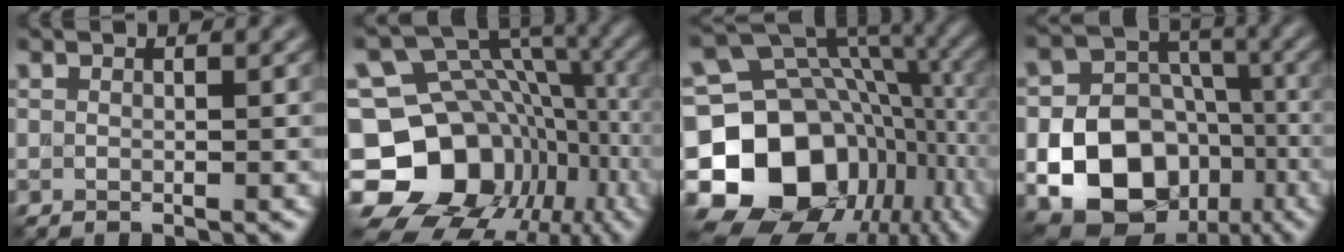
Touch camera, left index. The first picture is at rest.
{"total": 17.3, "force": [-6.4, 13.4, 8.9], "torque": [-0.160, 0.005, -0.092]}
{"total": 18.0, "force": [-4.8, 13.8, 10.6], "torque": [-0.207, -0.013, -0.078]}
{"total": 14.0, "force": [-5.1, 11.2, 6.6], "torque": [-0.108, -0.032, -0.111]}